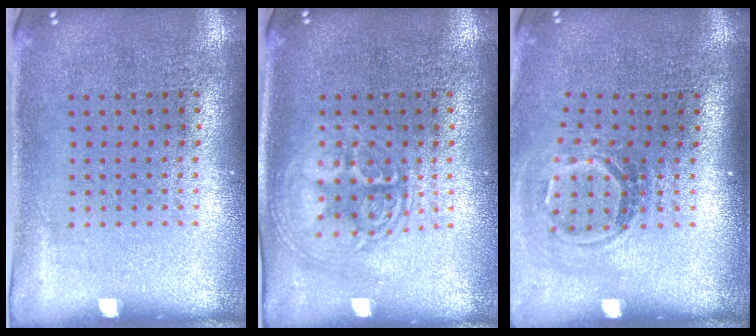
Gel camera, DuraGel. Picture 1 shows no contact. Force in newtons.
{"total": 2.2, "press": 2.2, "slide": 0.3}
{"total": 1.7, "press": 1.2, "slide": 1.3}